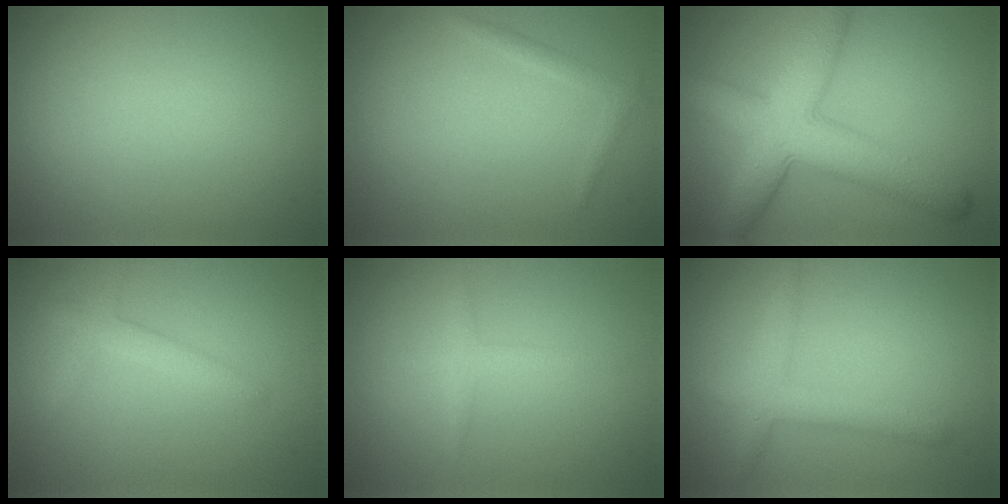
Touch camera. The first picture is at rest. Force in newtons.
{"total": 1.0, "press": 1.0, "slide": 0.0}
{"total": 7.7, "press": 7.7, "slide": 0.2}
{"total": 1.9, "press": 1.9, "slide": 0.1}
{"total": 1.3, "press": 1.3, "slide": 0.1}
{"total": 2.9, "press": 2.9, "slide": 0.1}